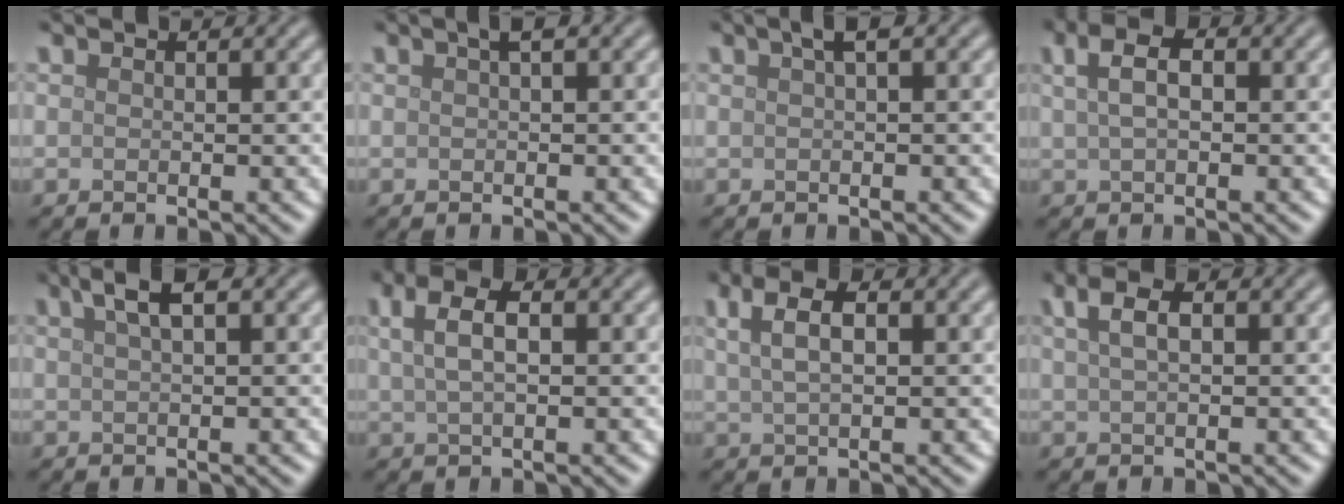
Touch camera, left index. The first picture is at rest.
{"total": 1.2, "force": [0.5, 0.2, 1.0], "torque": [-0.019, 0.011, 0.009]}
{"total": 1.6, "force": [0.6, 0.3, 1.4], "torque": [-0.023, 0.011, 0.011]}
{"total": 3.8, "force": [1.4, 1.8, 3.0], "torque": [-0.056, 0.012, 0.013]}
{"total": 2.6, "force": [1.5, 0.7, 2.1], "torque": [-0.029, 0.009, 0.024]}
{"total": 3.9, "force": [1.4, 1.6, 3.2], "torque": [-0.062, 0.012, 0.022]}
{"total": 4.2, "force": [1.8, 1.7, 3.5], "torque": [-0.063, 0.014, 0.023]}
{"total": 3.4, "force": [1.6, 1.3, 2.6], "torque": [-0.046, 0.012, 0.019]}